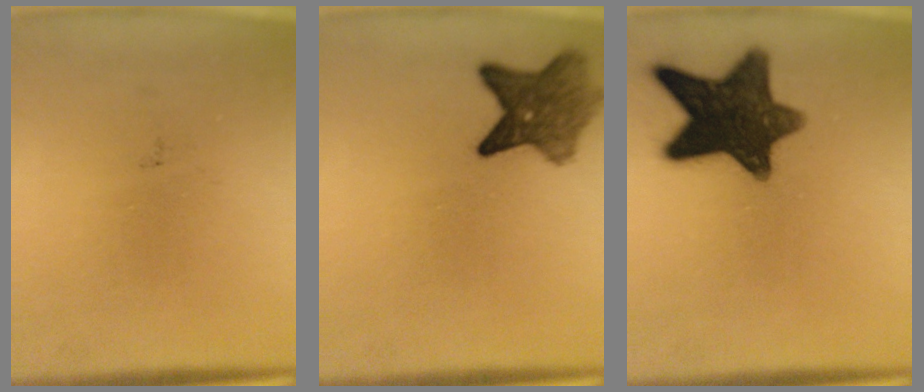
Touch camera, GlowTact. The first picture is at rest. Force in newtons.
{"total": 6.6}
{"total": 13.9}